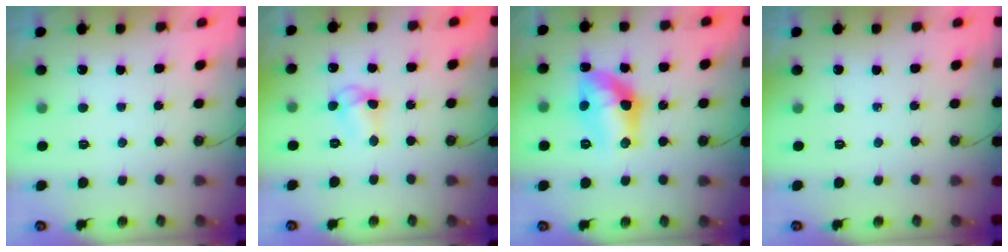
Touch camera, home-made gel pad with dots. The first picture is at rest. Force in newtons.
{"total": 6.5, "press": 6.5, "slide": 0.5}
{"total": 12.6, "press": 12.6, "slide": 0.6}
{"total": 0.0}